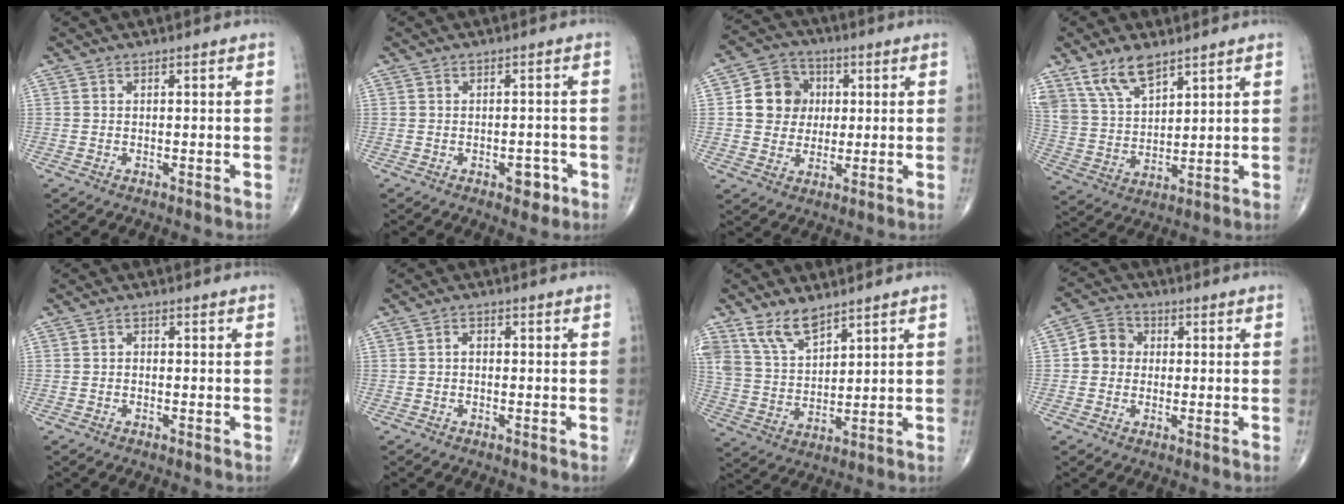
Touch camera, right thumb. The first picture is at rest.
{"total": 3.3, "force": [-1.5, 1.8, 2.2], "torque": [-0.016, 0.009, -0.017]}
{"total": 10.0, "force": [1.4, 8.9, 4.3], "torque": [-0.037, 0.005, 0.019]}
{"total": 9.9, "force": [6.9, 4.4, 5.5], "torque": [-0.095, -0.029, 0.146]}
{"total": 1.0, "force": [-0.3, 0.8, 0.5], "torque": [0.000, 0.003, -0.010]}
{"total": 1.5, "force": [-0.3, 1.2, 1.0], "torque": [-0.008, 0.007, -0.008]}
{"total": 8.4, "force": [6.1, 3.8, 4.3], "torque": [-0.068, -0.032, 0.130]}
{"total": 5.9, "force": [0.1, 5.4, 2.5], "torque": [-0.025, 0.015, -0.009]}